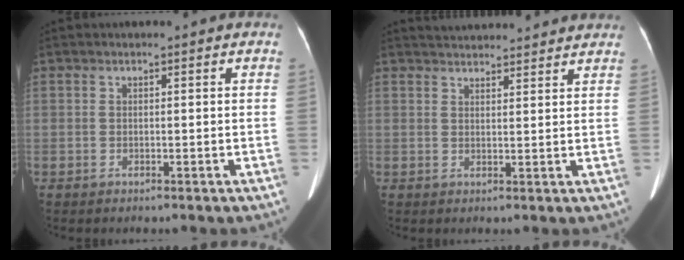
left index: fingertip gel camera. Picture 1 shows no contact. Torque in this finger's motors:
{"motor_torque": [0.74, -1.13, 0.10, 0.04]}